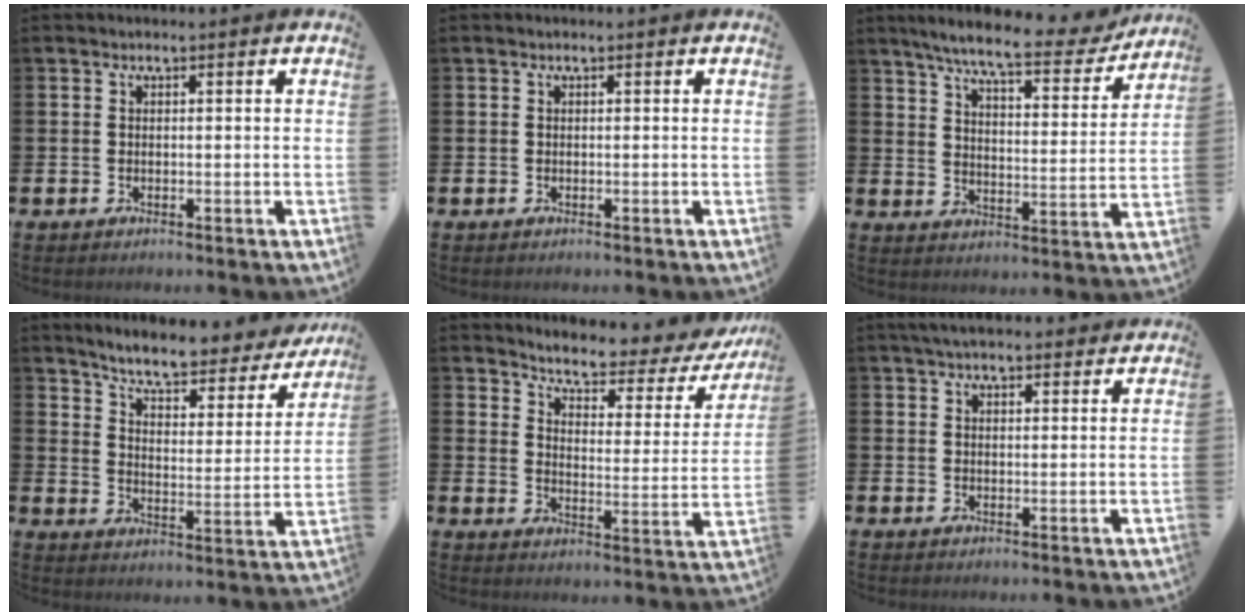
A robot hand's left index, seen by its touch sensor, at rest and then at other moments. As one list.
[{"total": 0.0}, {"total": 8.3, "force": [7.2, 1.1, 3.9], "torque": [-0.092, -0.042, 0.120]}, {"total": 6.7, "force": [6.2, 1.1, 2.4], "torque": [-0.073, -0.047, 0.100]}, {"total": 5.2, "force": [4.9, 1.0, 1.5], "torque": [-0.061, -0.040, 0.078]}, {"total": 3.5, "force": [3.3, 0.7, 1.1], "torque": [-0.027, -0.006, 0.060]}]